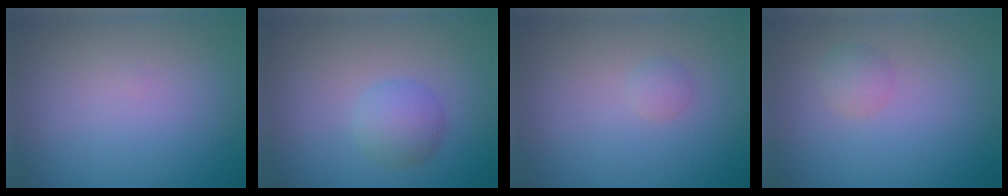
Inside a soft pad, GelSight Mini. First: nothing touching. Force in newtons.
{"total": 2.5, "press": 2.5, "slide": 0.1}
{"total": 0.8, "press": 0.8, "slide": 0.1}
{"total": 1.3, "press": 1.3, "slide": 0.0}